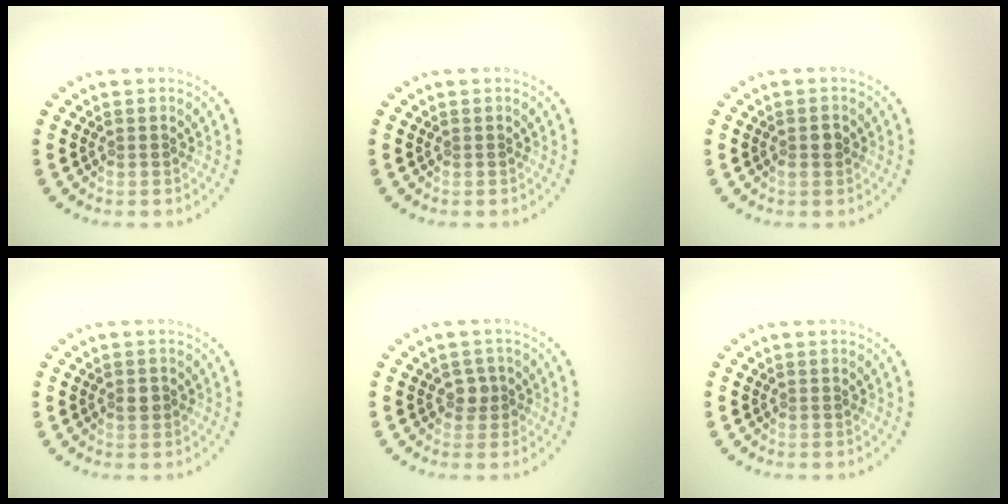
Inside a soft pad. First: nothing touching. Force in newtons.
{"total": 0.0}
{"total": 1.1, "press": 1.0, "slide": 0.3}
{"total": 0.9, "press": 0.9, "slide": 0.2}
{"total": 1.5, "press": 1.2, "slide": 0.9}
{"total": 0.0}